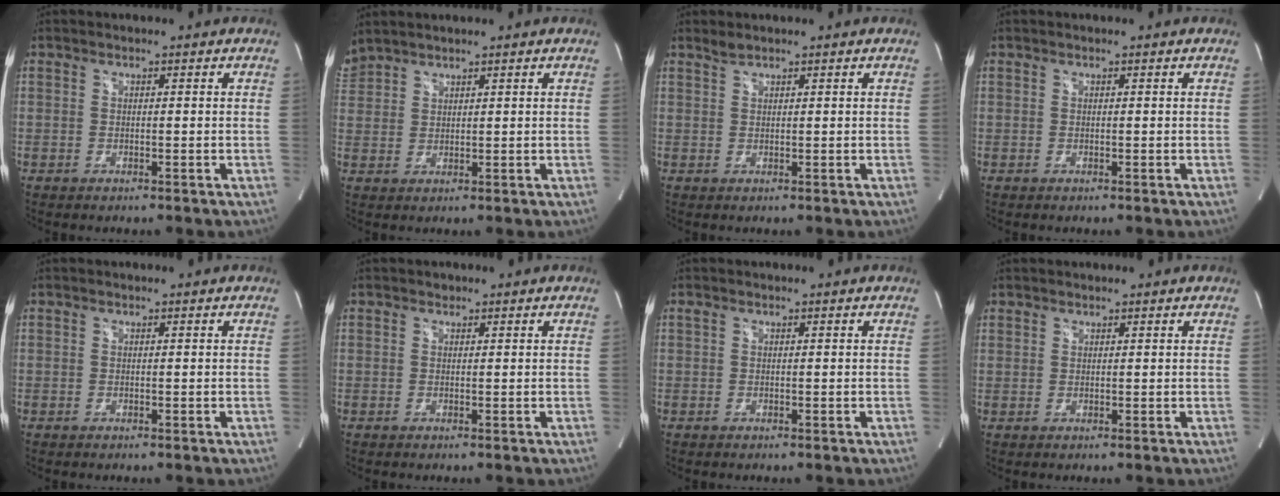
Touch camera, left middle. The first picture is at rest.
{"total": 4.2, "force": [4.0, 0.6, 1.0], "torque": [-0.033, 0.029, 0.086]}
{"total": 1.0, "force": [0.9, 0.0, 0.2], "torque": [-0.007, 0.003, 0.023]}
{"total": 0.0}
{"total": 0.0}
{"total": 0.5, "force": [0.4, 0.3, 0.0], "torque": [-0.003, 0.001, 0.005]}
{"total": 0.0}
{"total": 1.0, "force": [0.8, 0.7, -0.1], "torque": [0.007, 0.003, 0.009]}